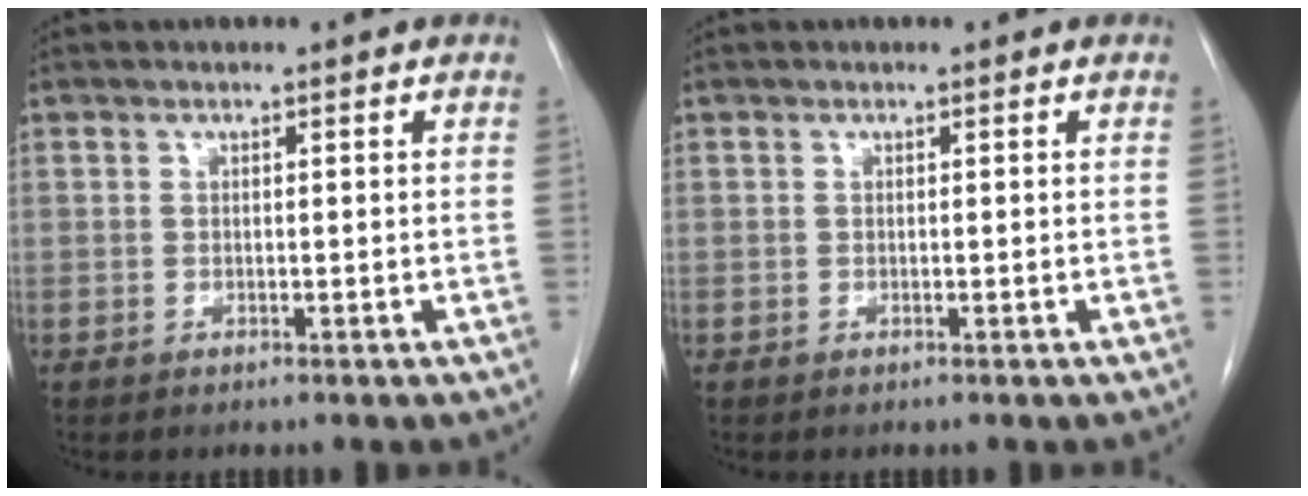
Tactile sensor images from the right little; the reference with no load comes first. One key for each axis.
{"total": 0.0}